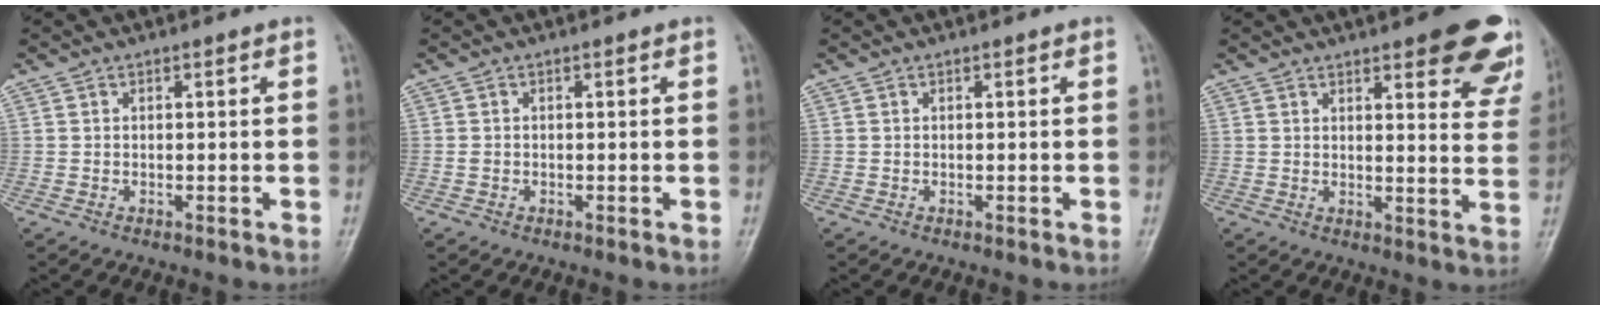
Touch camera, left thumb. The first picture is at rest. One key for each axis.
{"total": 0.8, "fx": -0.3, "fy": 0.7, "fz": 0.3, "tx": -0.004, "ty": 0.001, "tz": -0.007}
{"total": 0.0}
{"total": 14.6, "fx": 9.3, "fy": 4.4, "fz": 10.3, "tx": -0.086, "ty": -0.044, "tz": 0.096}